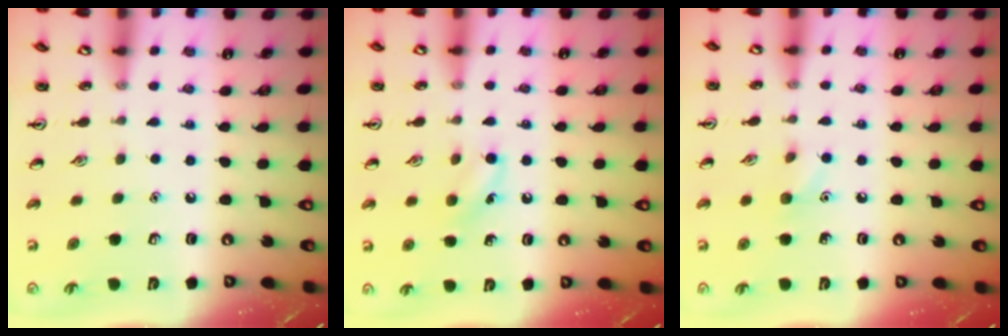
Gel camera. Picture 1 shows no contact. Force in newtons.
{"total": 6.0, "press": 5.7, "slide": 1.7}
{"total": 5.4, "press": 5.2, "slide": 1.6}